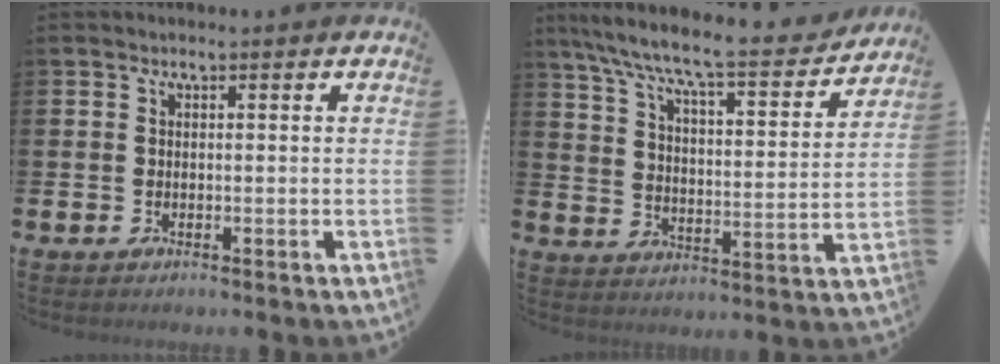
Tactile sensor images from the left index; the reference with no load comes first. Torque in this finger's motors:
{"motor_torque": [0.91, -1.23, 0.95, 0.21]}